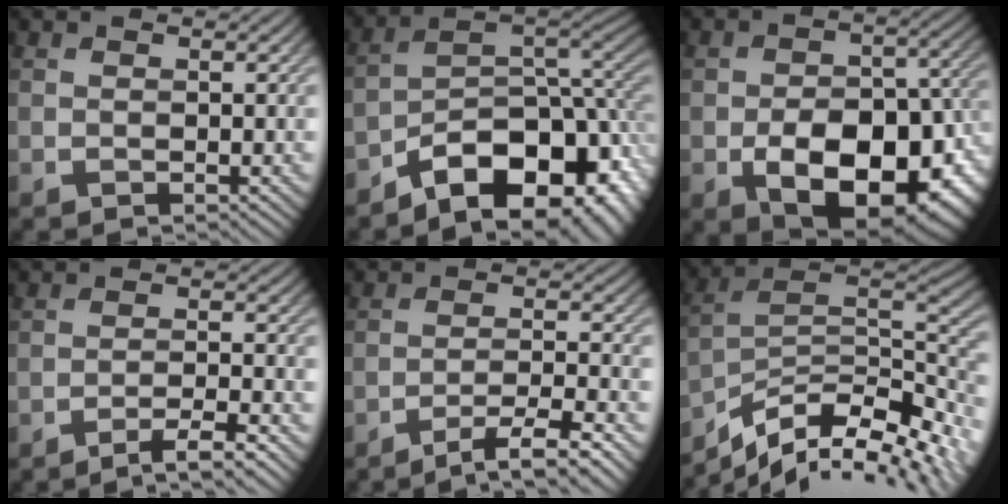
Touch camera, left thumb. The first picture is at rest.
{"total": 14.3, "force": [-6.9, 7.6, 10.0], "torque": [-0.134, -0.014, -0.109]}
{"total": 15.6, "force": [-6.1, 9.1, 11.1], "torque": [-0.151, -0.030, -0.091]}
{"total": 4.4, "force": [-3.2, 0.4, 3.0], "torque": [-0.045, 0.013, -0.065]}
{"total": 5.5, "force": [-3.9, 0.7, 3.8], "torque": [-0.070, 0.010, -0.068]}
{"total": 13.4, "force": [-8.0, 5.7, 9.1], "torque": [-0.190, -0.009, -0.126]}